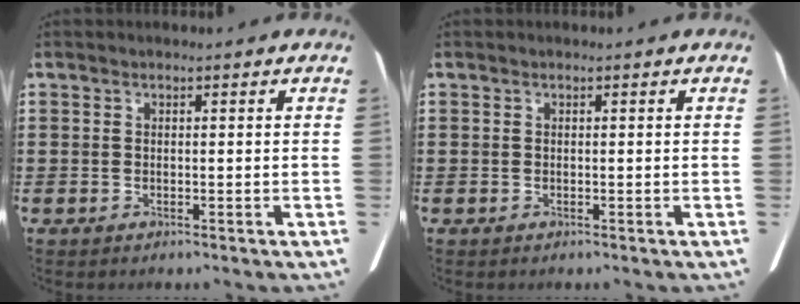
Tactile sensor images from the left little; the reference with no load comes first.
{"total": 0.0}